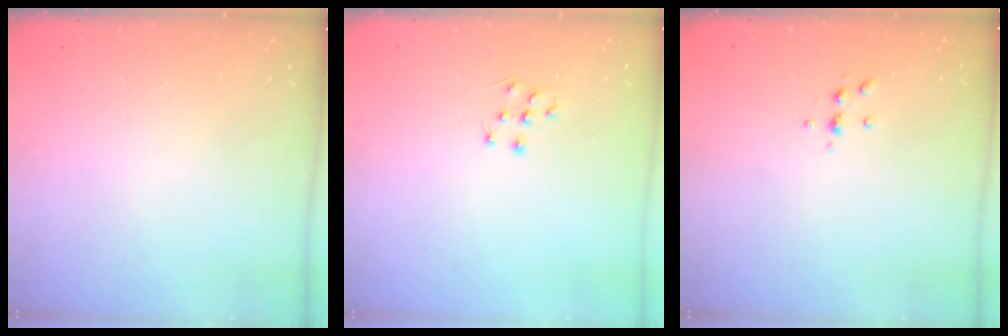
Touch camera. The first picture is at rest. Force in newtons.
{"total": 6.1, "press": 6.1, "slide": 0.4}
{"total": 4.2, "press": 4.1, "slide": 0.5}